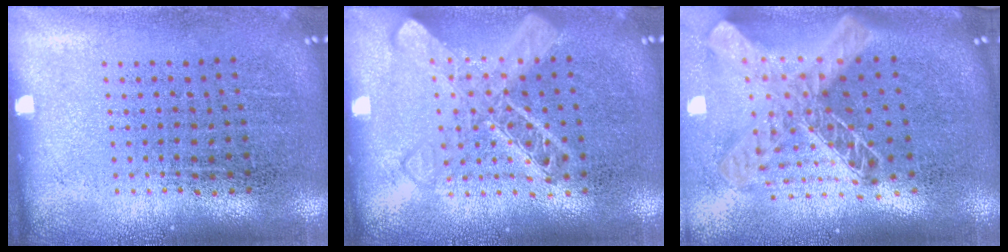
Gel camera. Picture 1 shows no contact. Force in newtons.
{"total": 3.1, "press": 3.1, "slide": 0.5}
{"total": 2.5, "press": 1.8, "slide": 1.8}